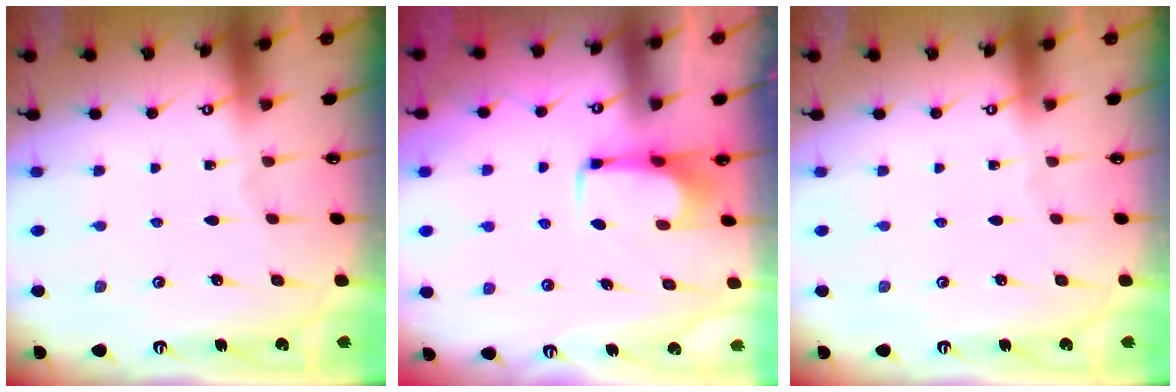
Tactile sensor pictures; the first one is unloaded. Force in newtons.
{"total": 1.6, "press": 1.5, "slide": 0.4}
{"total": 0.0}